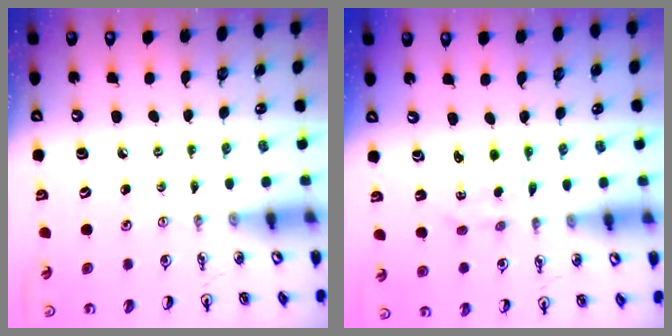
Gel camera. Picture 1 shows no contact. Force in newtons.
{"total": 1.7, "press": 1.5, "slide": 0.8}